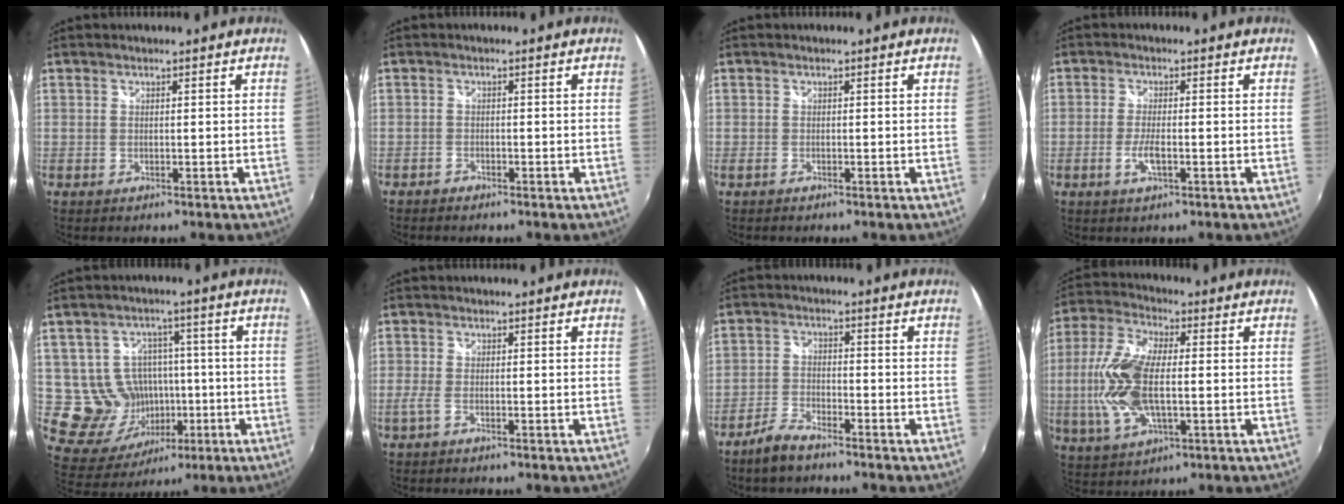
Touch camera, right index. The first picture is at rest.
{"total": 1.4, "force": [-1.3, 0.5, 0.2], "torque": [-0.013, -0.002, -0.027]}
{"total": 0.8, "force": [-0.7, 0.2, 0.4], "torque": [-0.009, -0.004, -0.013]}
{"total": 3.4, "force": [-1.2, 0.7, 3.1], "torque": [-0.069, -0.003, -0.023]}
{"total": 12.3, "force": [-1.0, 11.6, 3.7], "torque": [-0.093, 0.017, 0.009]}
{"total": 1.7, "force": [-1.0, 0.2, 1.4], "torque": [-0.031, -0.005, -0.021]}
{"total": 5.1, "force": [-4.2, 1.4, 2.5], "torque": [-0.067, -0.001, -0.086]}
{"total": 14.4, "force": [-0.7, 6.5, 12.8], "torque": [-0.281, 0.007, -0.014]}